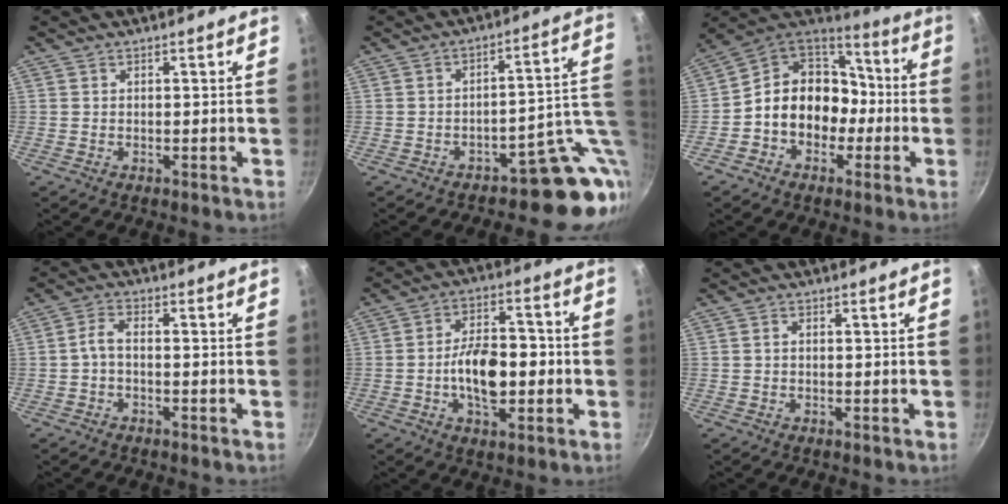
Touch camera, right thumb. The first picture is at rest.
{"total": 12.7, "force": [-4.7, 6.8, 9.7], "torque": [-0.041, 0.037, -0.064]}
{"total": 14.9, "force": [-2.6, 12.4, 7.9], "torque": [-0.074, 0.054, -0.056]}
{"total": 3.1, "force": [-1.0, 1.4, 2.5], "torque": [-0.056, 0.019, -0.027]}
{"total": 12.3, "force": [-2.0, 6.8, 10.1], "torque": [-0.143, 0.027, -0.037]}
{"total": 1.0, "force": [-0.1, 0.7, 0.7], "torque": [-0.012, 0.006, -0.001]}